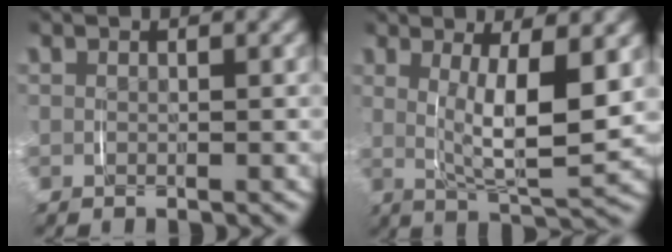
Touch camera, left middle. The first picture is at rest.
{"total": 7.0, "force": [1.4, 2.4, 6.5], "torque": [-0.109, -0.015, 0.027]}